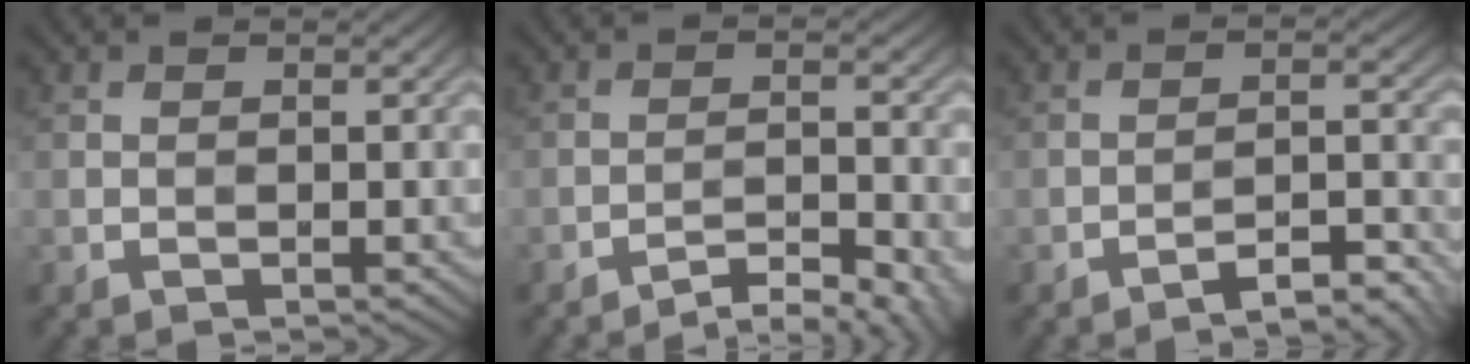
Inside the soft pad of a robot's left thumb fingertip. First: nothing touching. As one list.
[{"total": 6.3, "force": [-4.9, 1.3, 3.7], "torque": [-0.057, 0.011, -0.072]}, {"total": 5.0, "force": [-4.2, 0.6, 2.6], "torque": [-0.038, 0.015, -0.063]}]